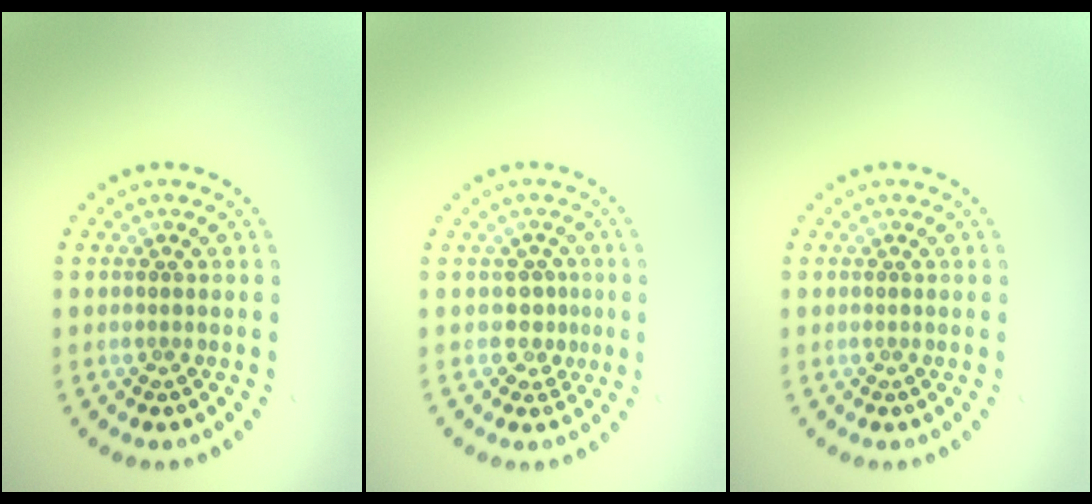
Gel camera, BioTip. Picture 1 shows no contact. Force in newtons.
{"total": 1.8, "press": 1.4, "slide": 1.2}
{"total": 0.0}